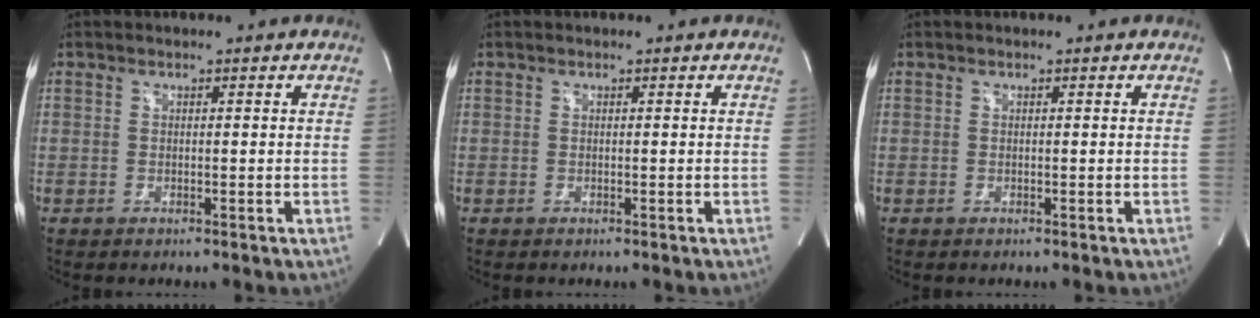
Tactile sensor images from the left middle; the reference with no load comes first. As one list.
[{"total": 0.0}, {"total": 0.0}]